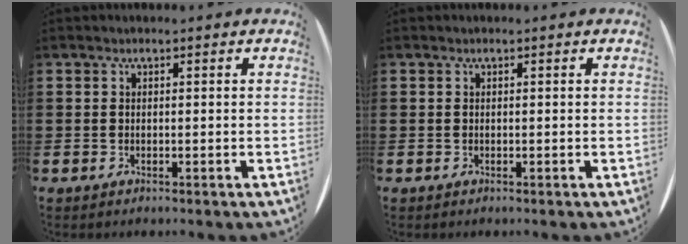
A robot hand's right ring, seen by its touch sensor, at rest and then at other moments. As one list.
[{"total": 0.0}]